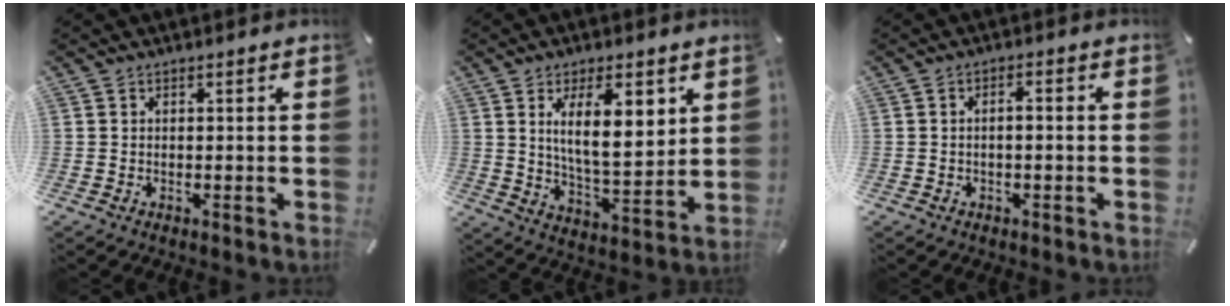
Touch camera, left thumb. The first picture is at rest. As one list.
[{"total": 13.5, "force": [5.2, 5.6, 11.1], "torque": [-0.180, -0.014, 0.085]}, {"total": 2.0, "force": [-1.0, 0.4, 1.7], "torque": [-0.027, 0.005, -0.019]}]